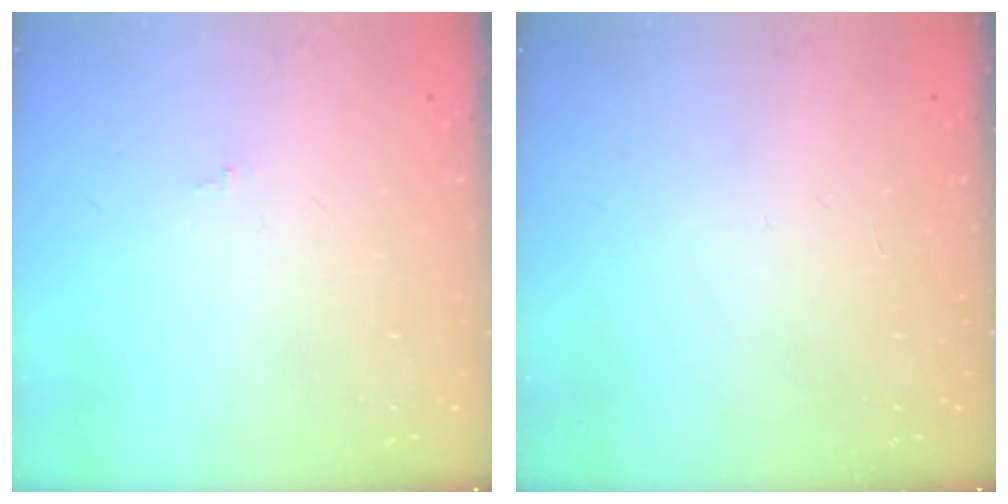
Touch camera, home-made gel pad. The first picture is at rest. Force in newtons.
{"total": 0.0}